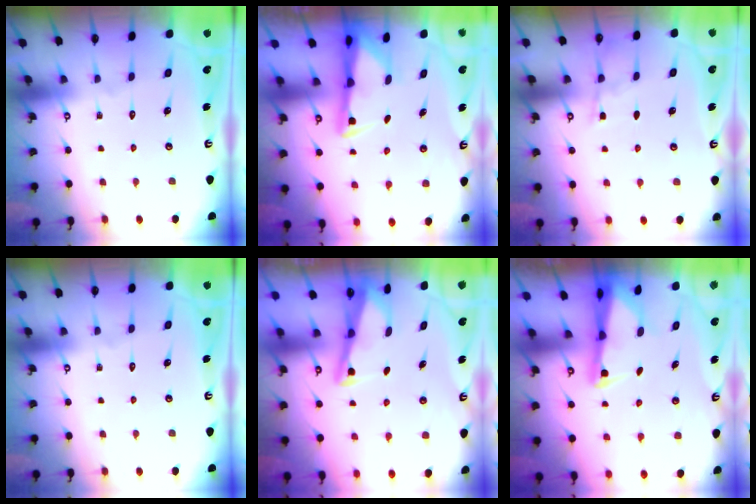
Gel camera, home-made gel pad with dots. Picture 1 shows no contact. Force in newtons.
{"total": 2.7, "press": 2.6, "slide": 0.7}
{"total": 4.3, "press": 4.2, "slide": 0.6}
{"total": 0.0}
{"total": 2.8, "press": 2.8, "slide": 0.4}
{"total": 2.6, "press": 2.6, "slide": 0.5}